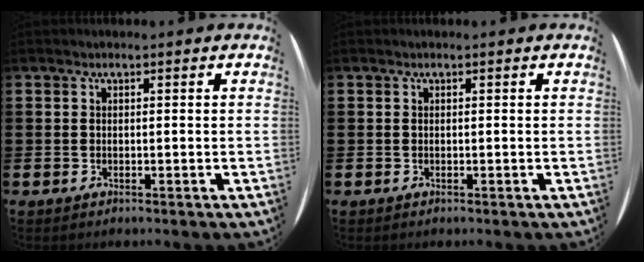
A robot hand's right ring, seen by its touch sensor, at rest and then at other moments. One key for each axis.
{"total": 0.0}